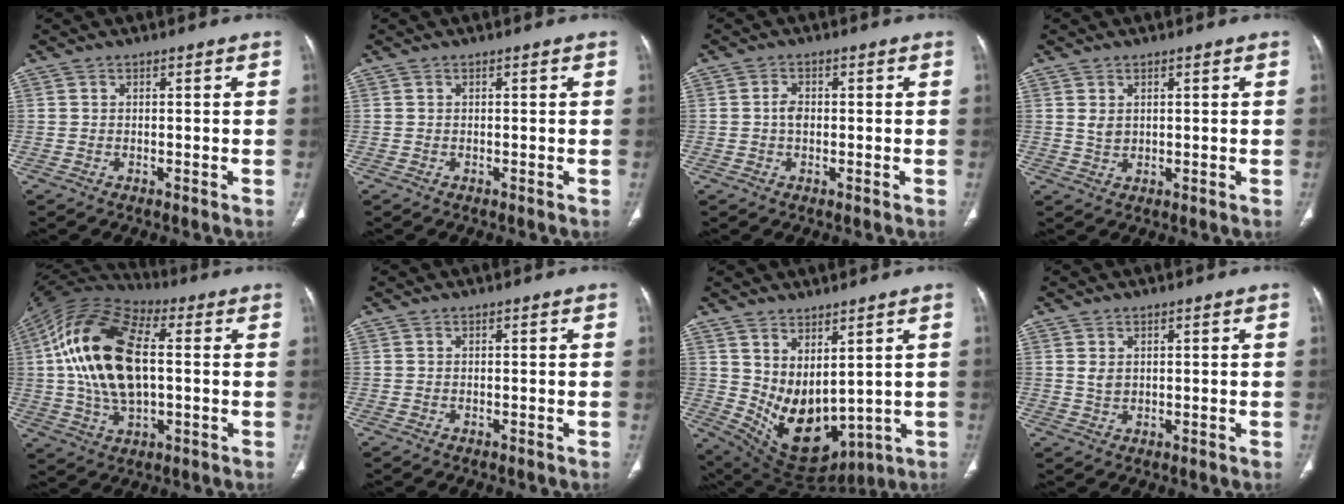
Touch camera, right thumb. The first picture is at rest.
{"total": 0.0}
{"total": 2.4, "force": [-0.1, 1.7, 1.7], "torque": [-0.025, 0.006, -0.006]}
{"total": 2.1, "force": [0.9, 1.3, 1.4], "torque": [-0.022, -0.005, 0.022]}
{"total": 21.2, "force": [2.0, 11.0, 18.0], "torque": [-0.358, 0.017, 0.030]}
{"total": 0.0}
{"total": 13.1, "force": [3.4, 7.6, 10.1], "torque": [-0.150, -0.041, 0.099]}
{"total": 2.0, "force": [0.8, 1.2, 1.3], "torque": [-0.022, -0.004, 0.021]}